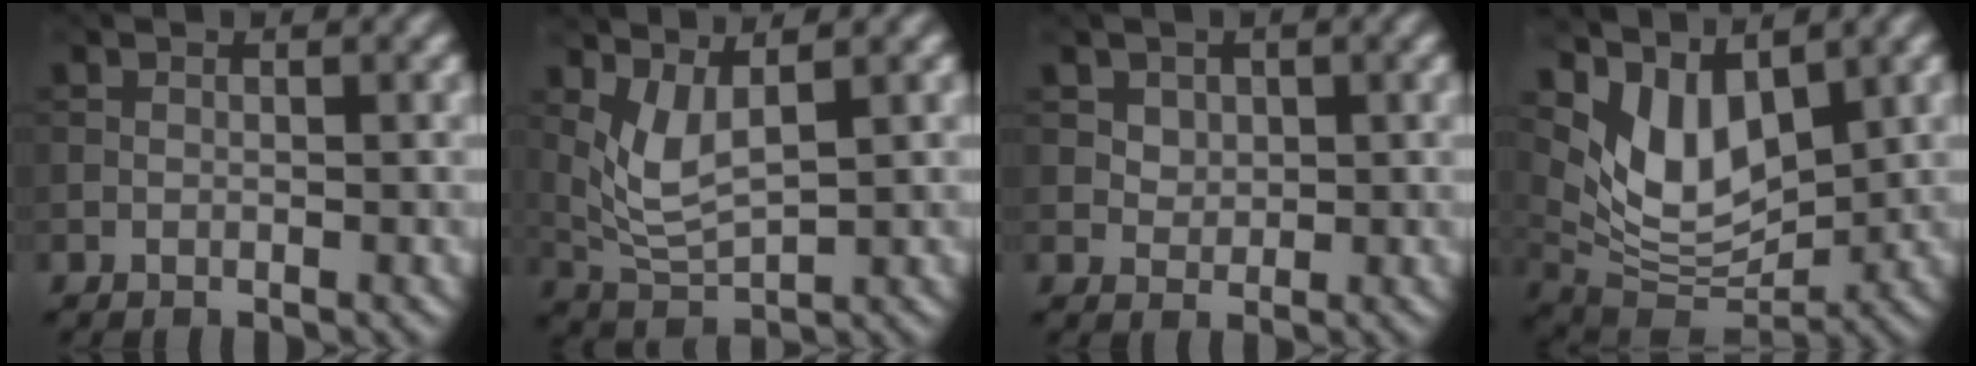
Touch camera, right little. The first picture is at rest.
{"total": 3.2, "force": [1.5, 1.1, 2.6], "torque": [-0.065, -0.012, 0.038]}
{"total": 2.0, "force": [1.0, 1.6, 0.8], "torque": [-0.019, -0.007, 0.032]}
{"total": 5.8, "force": [3.1, 3.0, 4.0], "torque": [-0.084, -0.020, 0.058]}